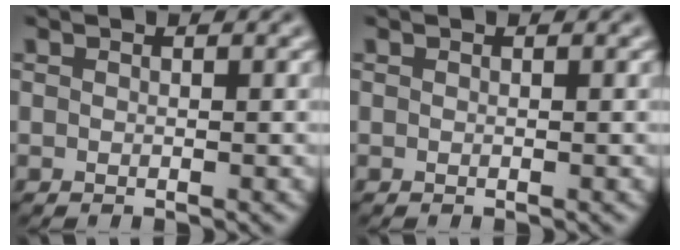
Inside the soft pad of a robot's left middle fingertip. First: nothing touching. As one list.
[{"total": 0.0}]